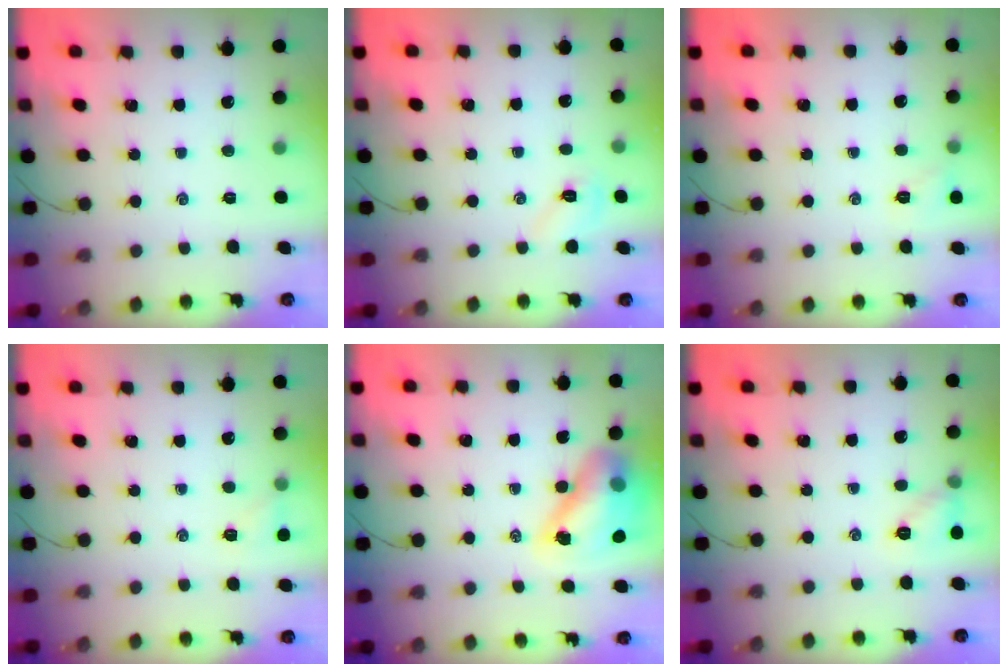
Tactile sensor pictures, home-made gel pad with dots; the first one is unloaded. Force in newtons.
{"total": 7.0, "press": 6.8, "slide": 1.5}
{"total": 4.9, "press": 4.7, "slide": 1.5}
{"total": 5.2, "press": 5.0, "slide": 1.2}
{"total": 14.0, "press": 13.5, "slide": 3.7}
{"total": 6.9, "press": 6.8, "slide": 1.0}